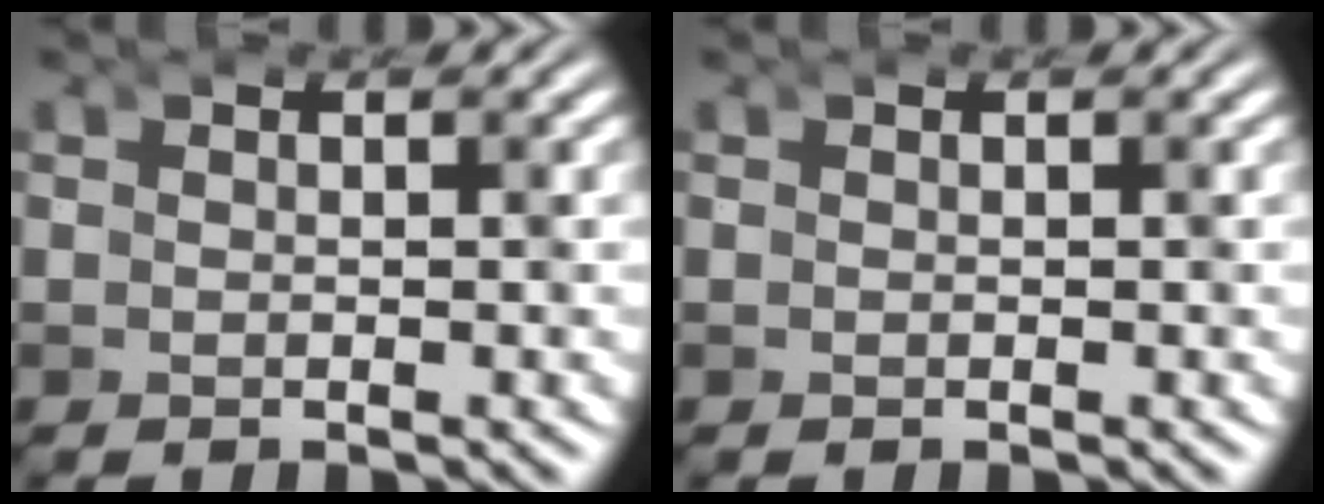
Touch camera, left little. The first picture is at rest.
{"total": 0.0}